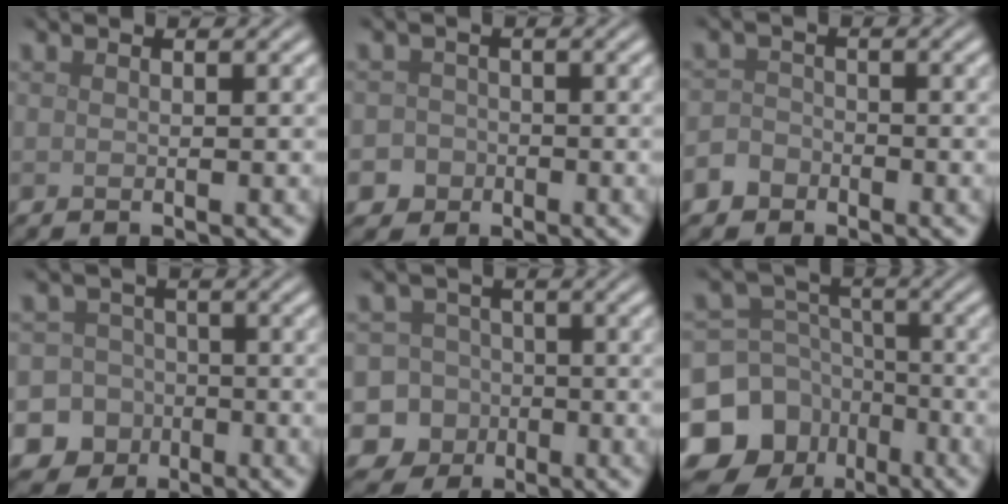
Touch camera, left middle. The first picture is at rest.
{"total": 3.3, "force": [-1.7, 2.8, 0.3], "torque": [0.022, -0.002, -0.034]}
{"total": 2.9, "force": [-2.0, 2.1, 0.5], "torque": [0.009, -0.001, -0.042]}
{"total": 10.6, "force": [-5.3, 9.1, 1.1], "torque": [-0.018, -0.031, -0.109]}
{"total": 11.0, "force": [-4.7, 9.8, 1.4], "torque": [-0.039, -0.018, -0.100]}
{"total": 15.5, "force": [-8.4, 12.5, 4.0], "torque": [-0.108, -0.051, -0.151]}